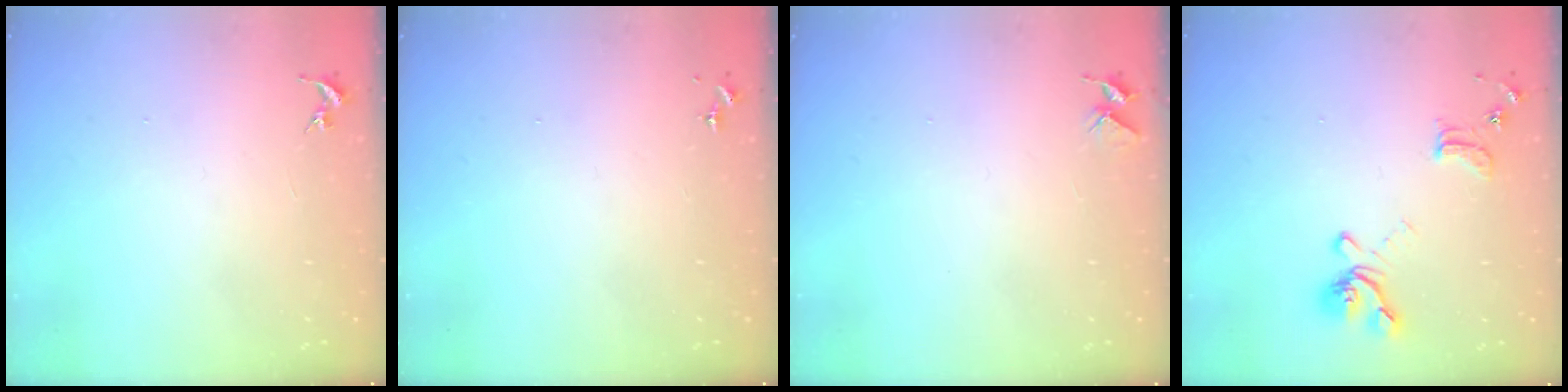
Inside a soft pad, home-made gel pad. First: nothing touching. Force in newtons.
{"total": 0.0}
{"total": 4.0, "press": 4.0, "slide": 0.3}
{"total": 14.2, "press": 14.1, "slide": 1.6}